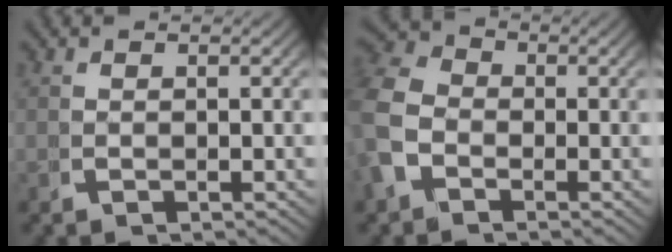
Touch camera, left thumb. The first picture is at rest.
{"total": 6.6, "force": [0.0, 5.5, 3.6], "torque": [-0.091, -0.012, -0.007]}